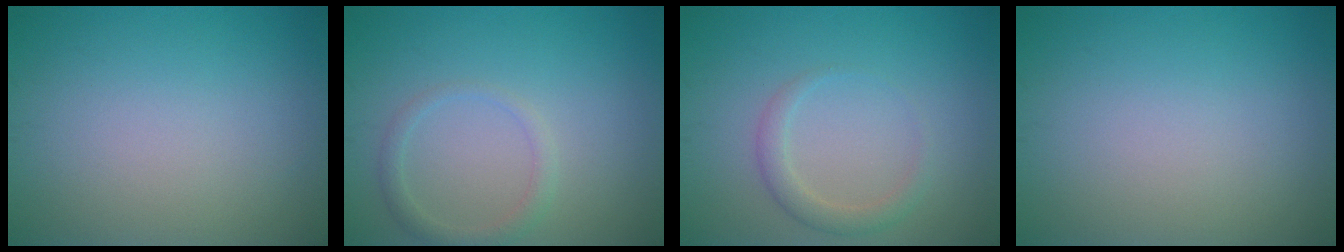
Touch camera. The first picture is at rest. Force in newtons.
{"total": 1.7, "press": 1.7, "slide": 0.1}
{"total": 1.9, "press": 1.9, "slide": 0.2}
{"total": 0.0}